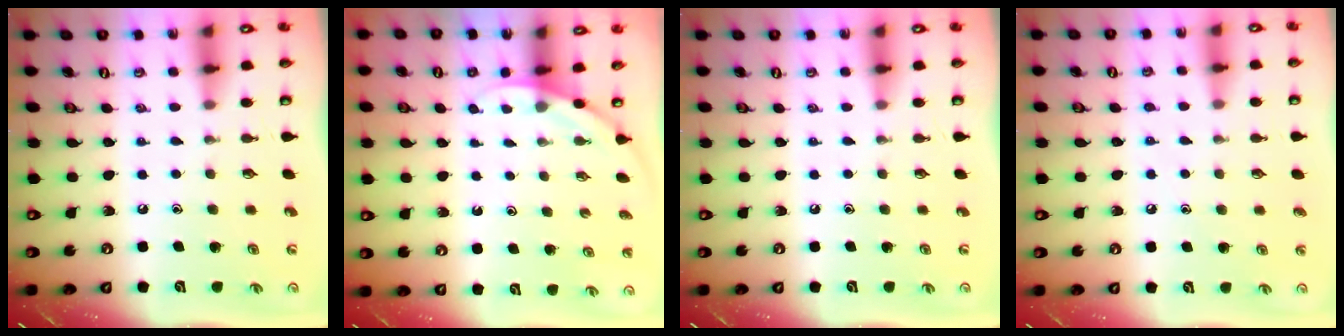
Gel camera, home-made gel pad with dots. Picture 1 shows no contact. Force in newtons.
{"total": 3.2, "press": 3.2, "slide": 0.2}
{"total": 0.0}
{"total": 3.5, "press": 3.5, "slide": 0.4}